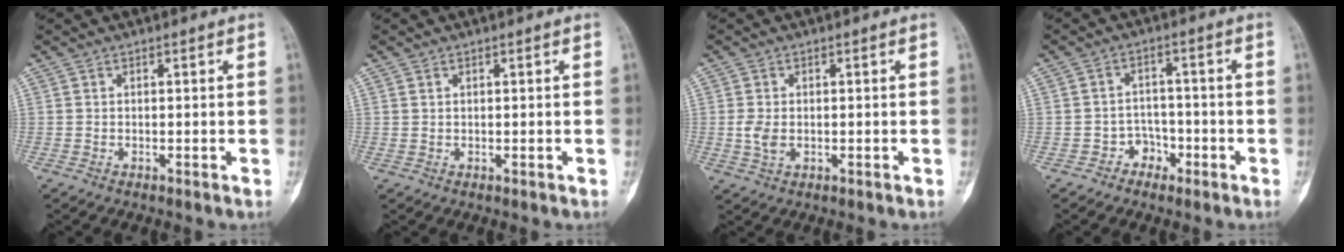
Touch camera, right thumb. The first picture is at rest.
{"total": 0.7, "force": [0.4, 0.5, 0.4], "torque": [-0.005, 0.000, 0.008]}
{"total": 3.4, "force": [-0.3, 2.2, 2.5], "torque": [-0.052, -0.003, -0.004]}
{"total": 4.0, "force": [-2.2, 3.2, 0.8], "torque": [0.020, 0.027, -0.040]}